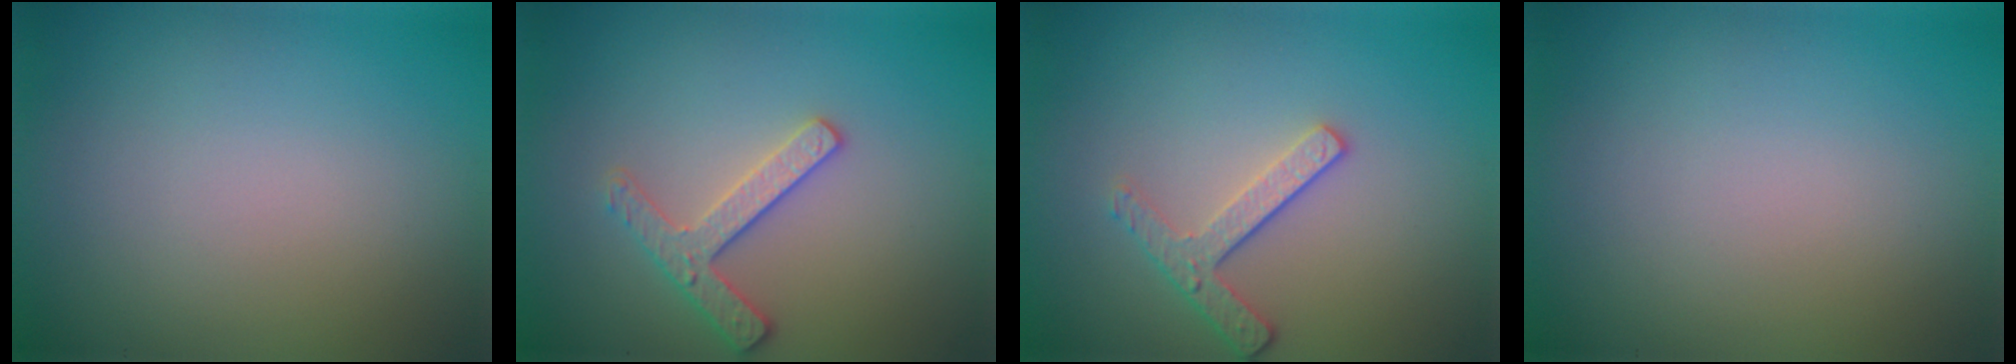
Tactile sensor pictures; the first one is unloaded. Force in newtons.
{"total": 2.5, "press": 2.4, "slide": 0.3}
{"total": 2.5, "press": 2.2, "slide": 1.1}
{"total": 0.0}